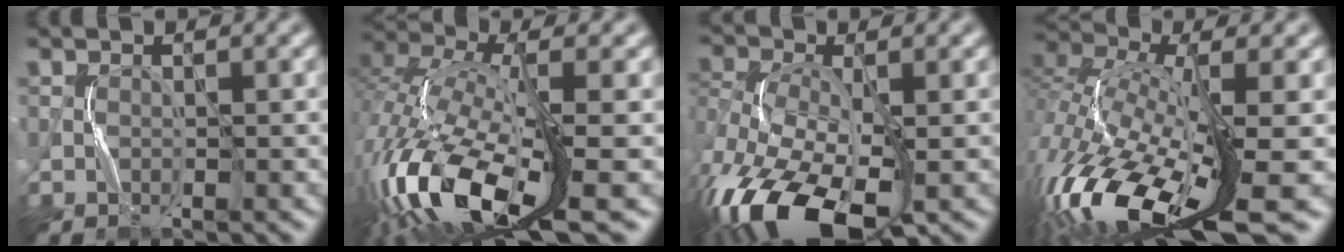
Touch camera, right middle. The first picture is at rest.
{"total": 14.3, "force": [-6.2, 5.4, 11.7], "torque": [-0.265, -0.014, -0.114]}
{"total": 12.0, "force": [-5.8, 5.8, 8.8], "torque": [-0.186, -0.024, -0.111]}
{"total": 15.4, "force": [-5.8, 5.8, 13.1], "torque": [-0.305, -0.013, -0.100]}